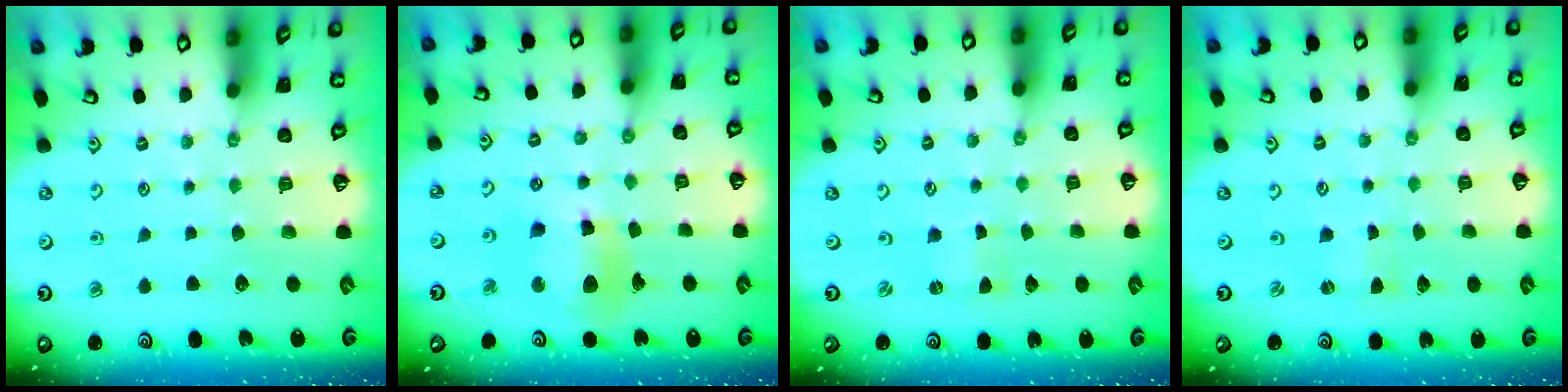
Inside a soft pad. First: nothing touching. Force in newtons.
{"total": 11.7, "press": 11.5, "slide": 1.8}
{"total": 0.0}
{"total": 0.7, "press": 0.6, "slide": 0.1}